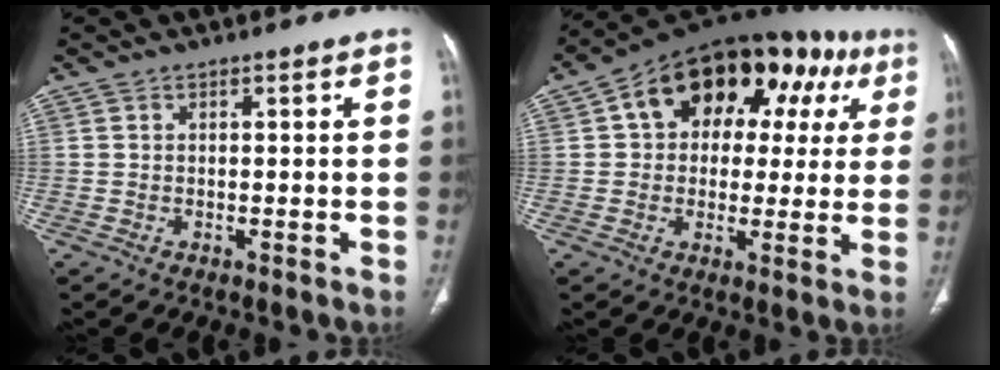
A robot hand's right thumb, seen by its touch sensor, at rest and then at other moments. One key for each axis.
{"total": 21.7, "fx": 7.5, "fy": 13.9, "fz": 14.8, "tx": -0.161, "ty": 0.043, "tz": 0.105}